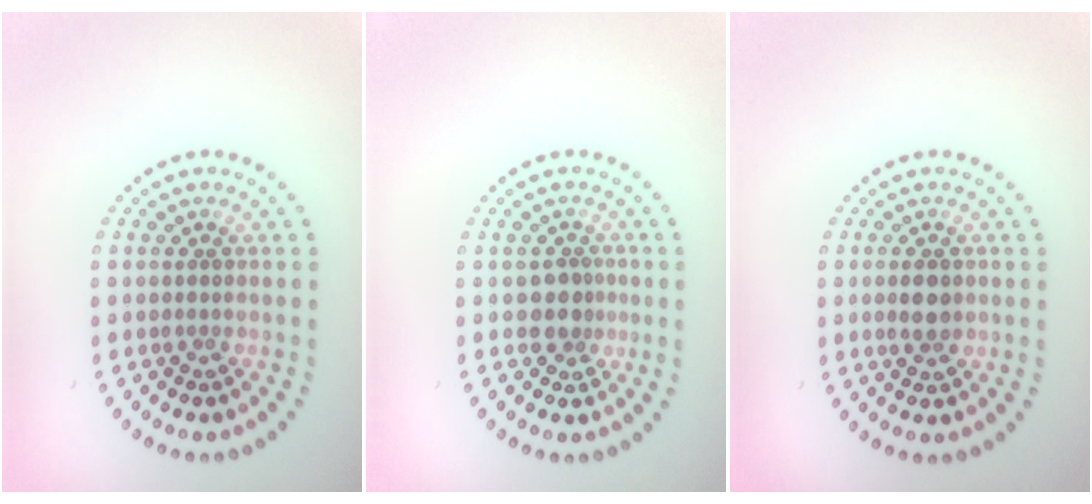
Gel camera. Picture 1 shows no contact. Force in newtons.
{"total": 1.8, "press": 1.4, "slide": 1.2}
{"total": 2.0, "press": 2.0, "slide": 0.1}